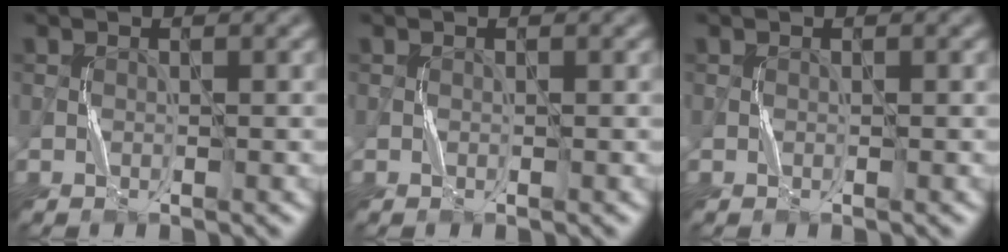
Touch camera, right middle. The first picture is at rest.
{"total": 0.0}
{"total": 0.0}